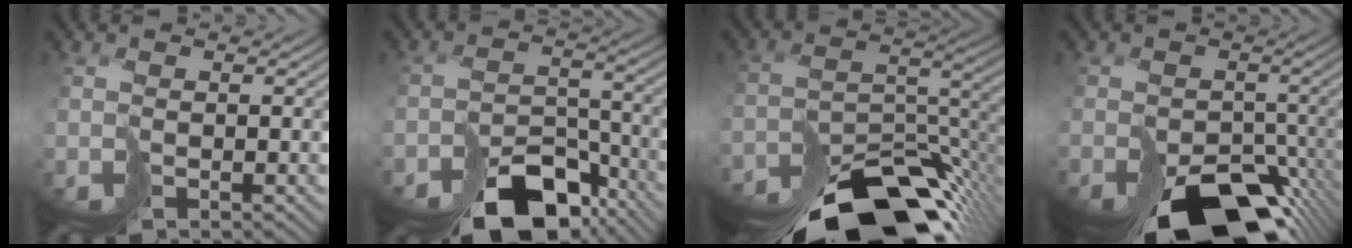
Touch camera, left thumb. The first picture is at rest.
{"total": 10.7, "force": [-8.1, 5.1, 4.7], "torque": [-0.064, -0.013, -0.121]}
{"total": 16.7, "force": [-14.0, 5.6, 7.2], "torque": [-0.126, -0.031, -0.191]}
{"total": 13.9, "force": [-10.0, 7.2, 6.4], "torque": [-0.097, -0.048, -0.123]}